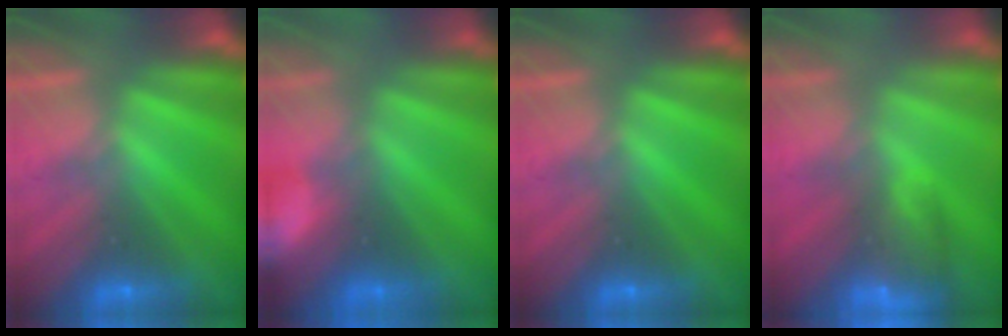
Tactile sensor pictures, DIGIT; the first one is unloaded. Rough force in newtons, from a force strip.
{"total": 8.6}
{"total": 0.0}
{"total": 8.7}